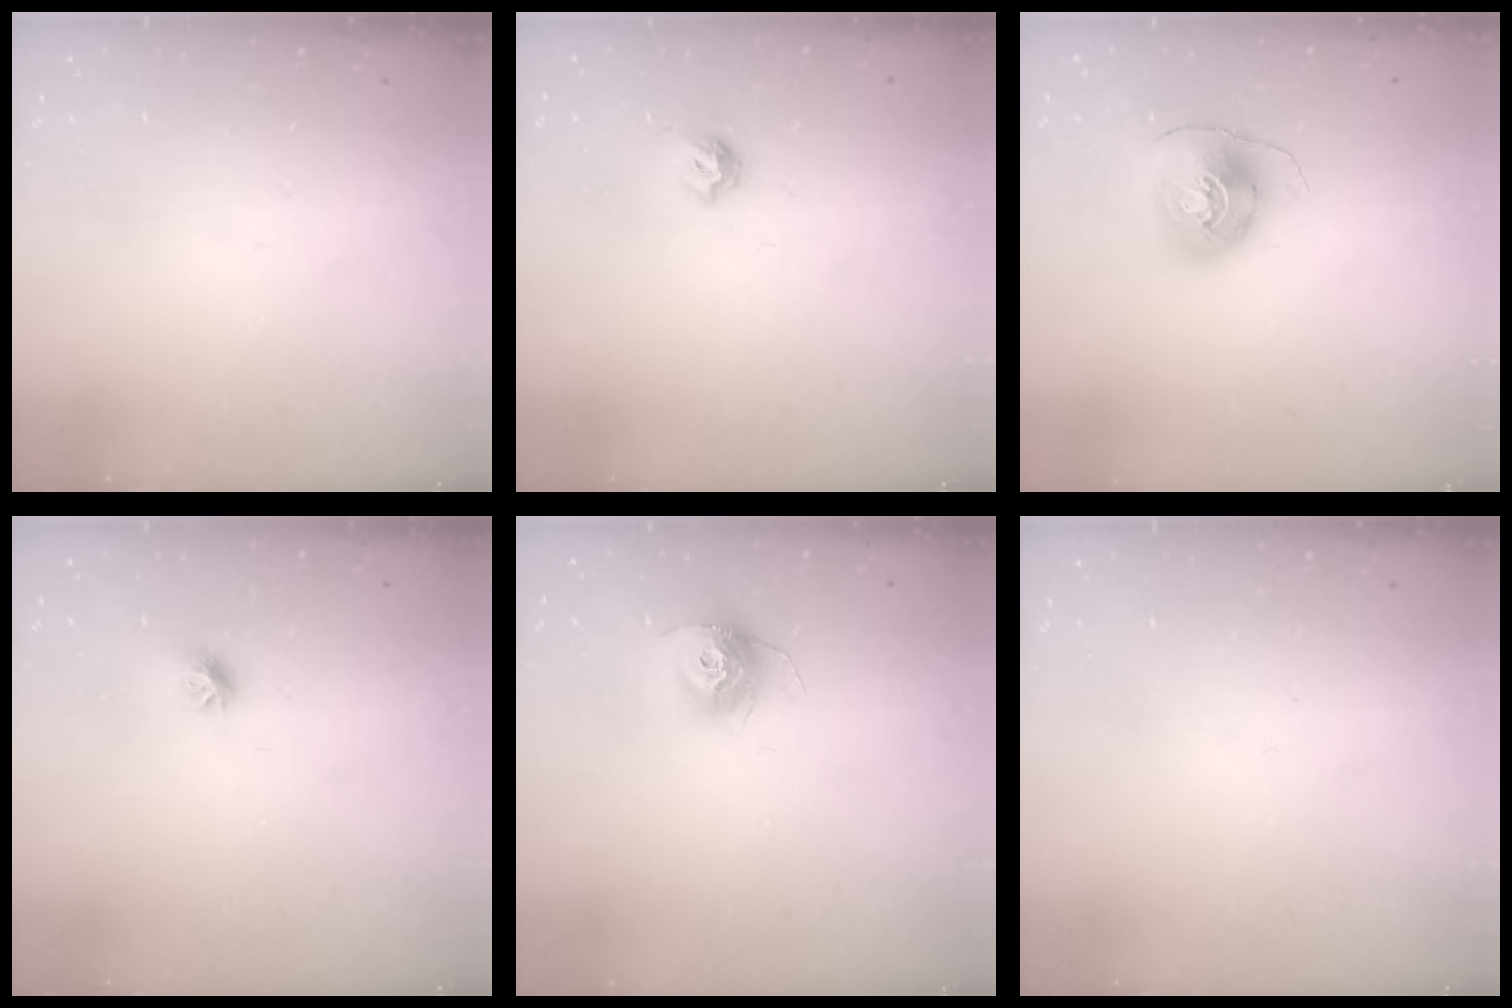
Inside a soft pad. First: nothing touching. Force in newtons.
{"total": 5.3, "press": 5.2, "slide": 1.2}
{"total": 8.5, "press": 8.4, "slide": 0.7}
{"total": 7.4, "press": 7.4, "slide": 0.7}
{"total": 11.5, "press": 11.4, "slide": 0.8}
{"total": 0.0}